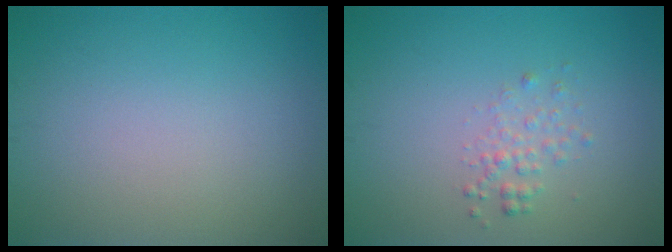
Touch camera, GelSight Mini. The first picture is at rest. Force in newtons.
{"total": 1.4, "press": 1.4, "slide": 0.1}